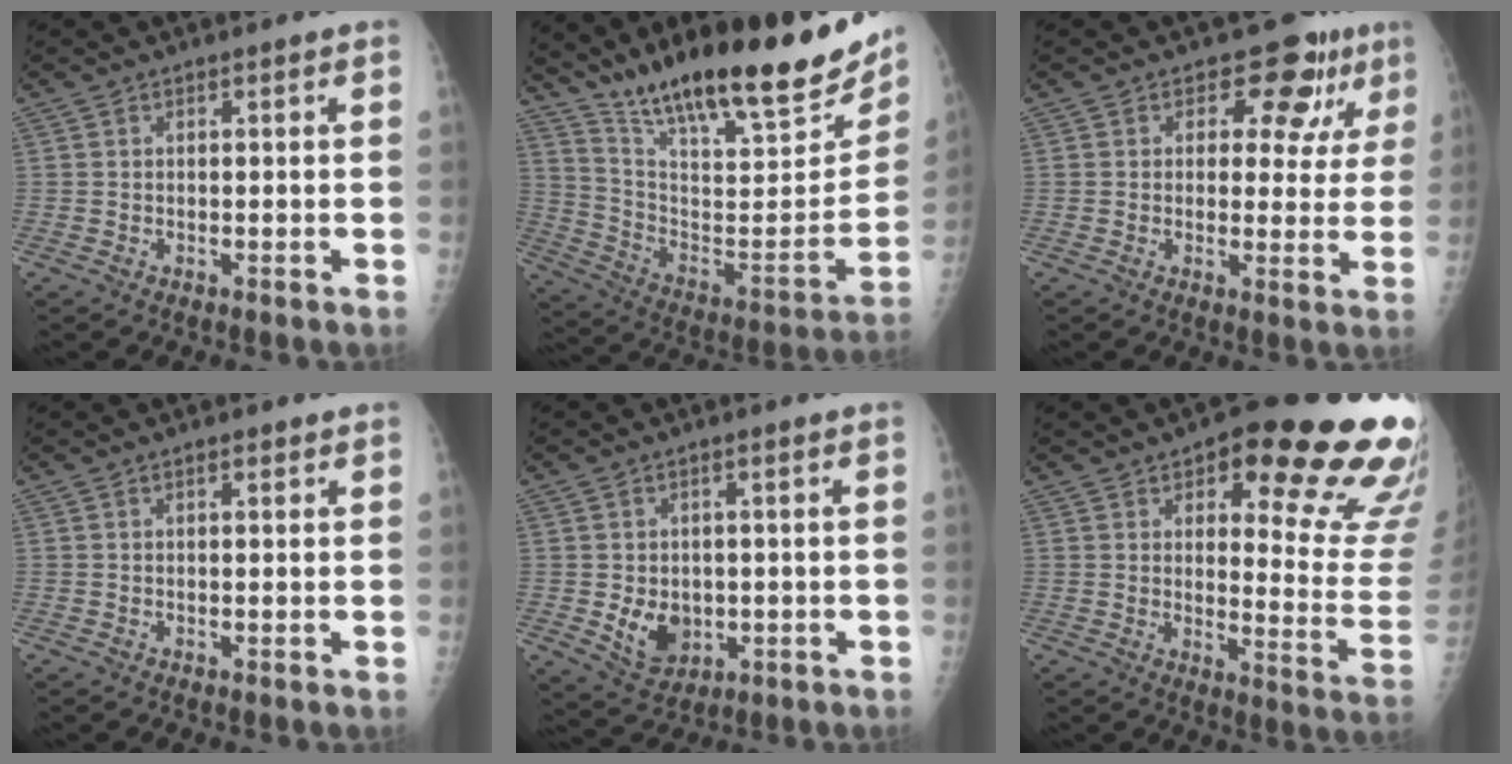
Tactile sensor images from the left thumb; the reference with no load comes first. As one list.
[{"total": 28.1, "force": [20.4, 6.6, 18.2], "torque": [-0.261, -0.076, 0.328]}, {"total": 8.5, "force": [4.7, 5.6, 4.3], "torque": [-0.009, -0.017, 0.047]}, {"total": 1.0, "force": [0.7, 0.4, 0.7], "torque": [-0.008, -0.002, 0.009]}, {"total": 6.5, "force": [-0.7, 5.1, 4.1], "torque": [-0.048, -0.009, 0.006]}, {"total": 23.2, "force": [14.0, 7.3, 16.9], "torque": [-0.161, -0.080, 0.175]}]